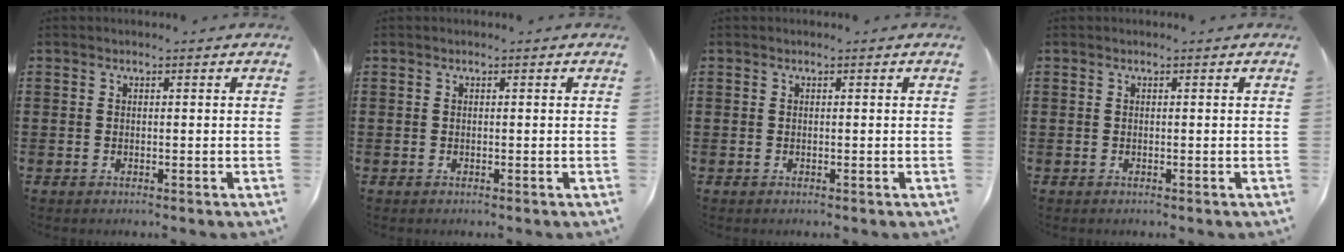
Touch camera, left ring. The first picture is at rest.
{"total": 0.0}
{"total": 0.0}
{"total": 0.0}